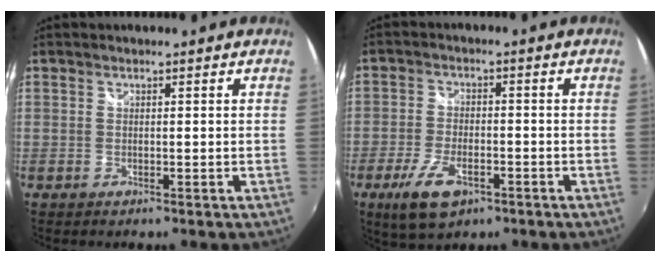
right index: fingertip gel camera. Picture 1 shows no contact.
{"total": 9.2, "force": [-4.9, 4.4, 6.5], "torque": [-0.151, -0.017, -0.087]}